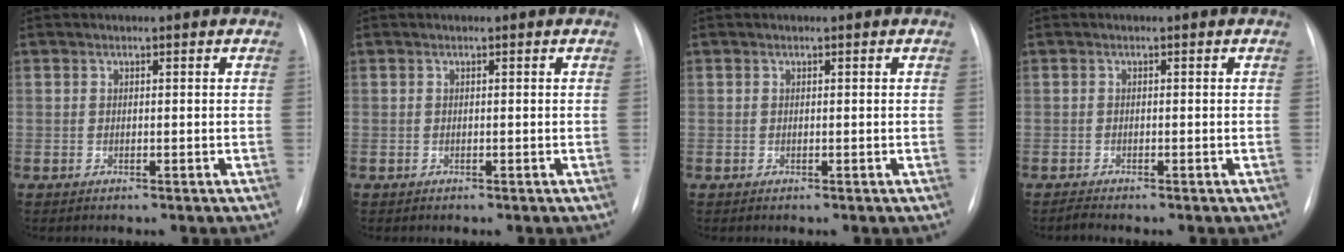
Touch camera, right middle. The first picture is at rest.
{"total": 0.0}
{"total": 0.0}
{"total": 0.8, "force": [-0.7, -0.2, 0.1], "torque": [-0.006, -0.006, -0.014]}